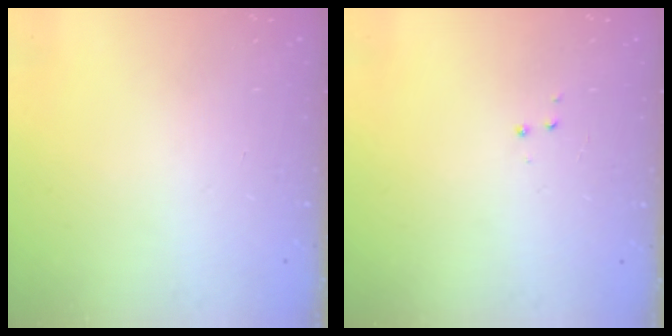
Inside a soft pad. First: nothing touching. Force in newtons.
{"total": 2.9, "press": 2.8, "slide": 0.4}